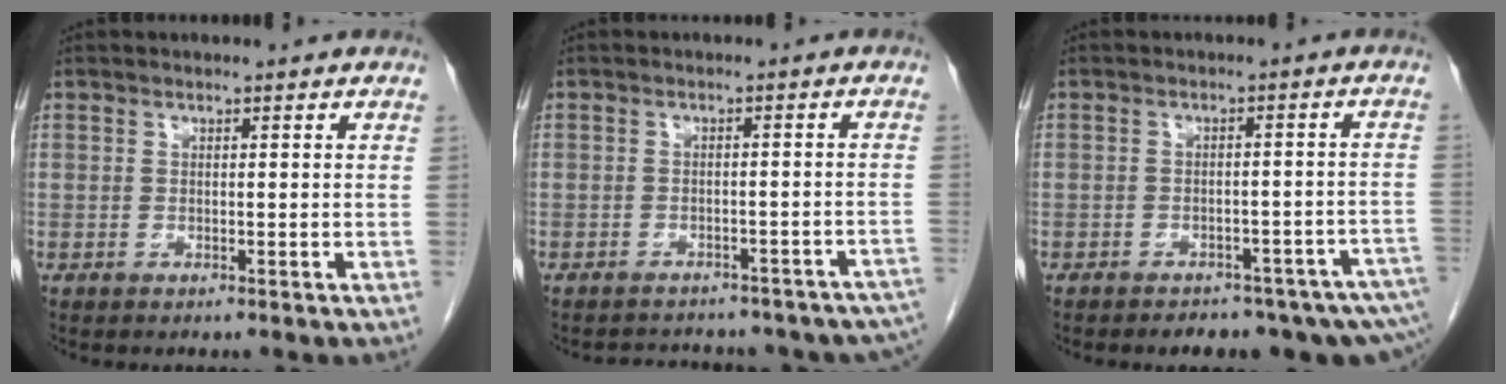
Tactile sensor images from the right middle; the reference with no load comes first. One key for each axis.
{"total": 18.2, "fx": -15.9, "fy": 6.5, "fz": 6.1, "tx": -0.079, "ty": 0.017, "tz": -0.170}
{"total": 12.9, "fx": -10.7, "fy": 3.3, "fz": 6.4, "tx": -0.051, "ty": 0.020, "tz": -0.119}